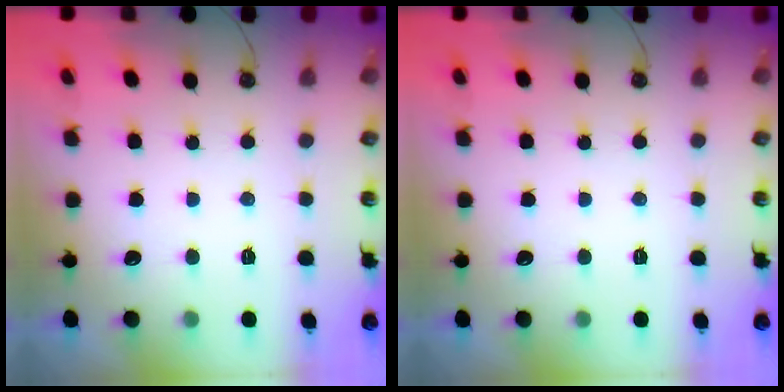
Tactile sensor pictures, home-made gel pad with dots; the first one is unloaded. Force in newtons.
{"total": 0.0}